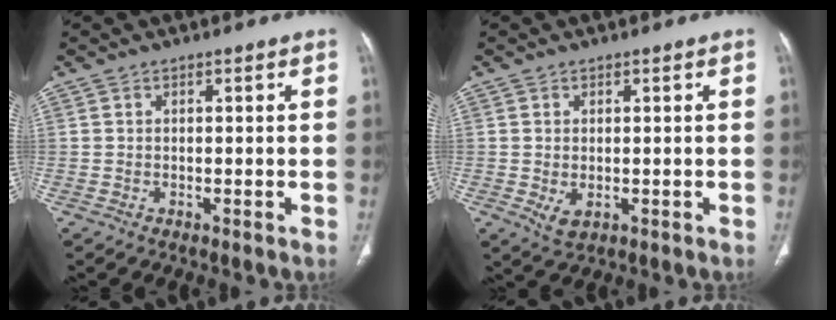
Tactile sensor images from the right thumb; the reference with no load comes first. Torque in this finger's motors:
{"motor_torque": [-0.10, 0.06, 0.19, 0.43, 0.12]}